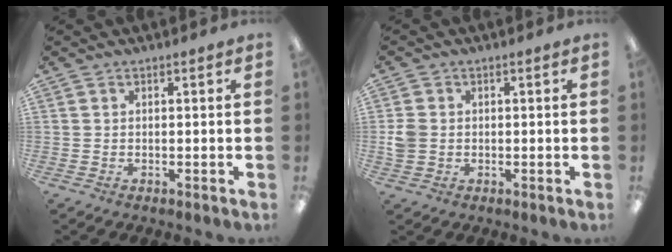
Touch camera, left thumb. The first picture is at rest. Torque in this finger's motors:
{"motor_torque": [-0.11, 0.22, 0.17, -0.17, 0.02]}